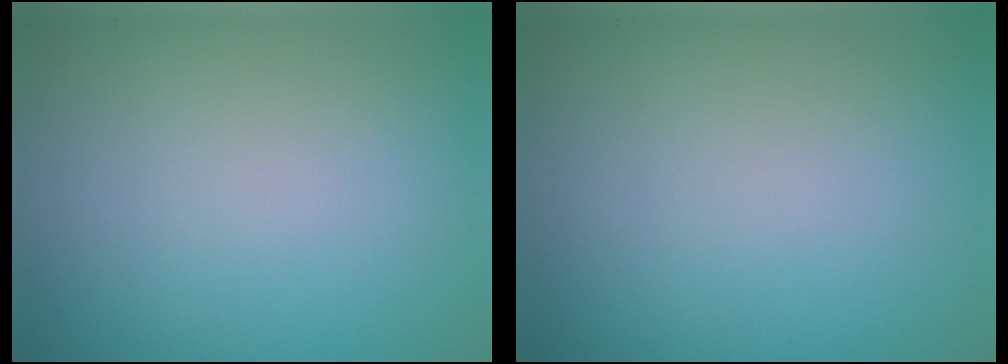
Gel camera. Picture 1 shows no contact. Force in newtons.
{"total": 0.0}